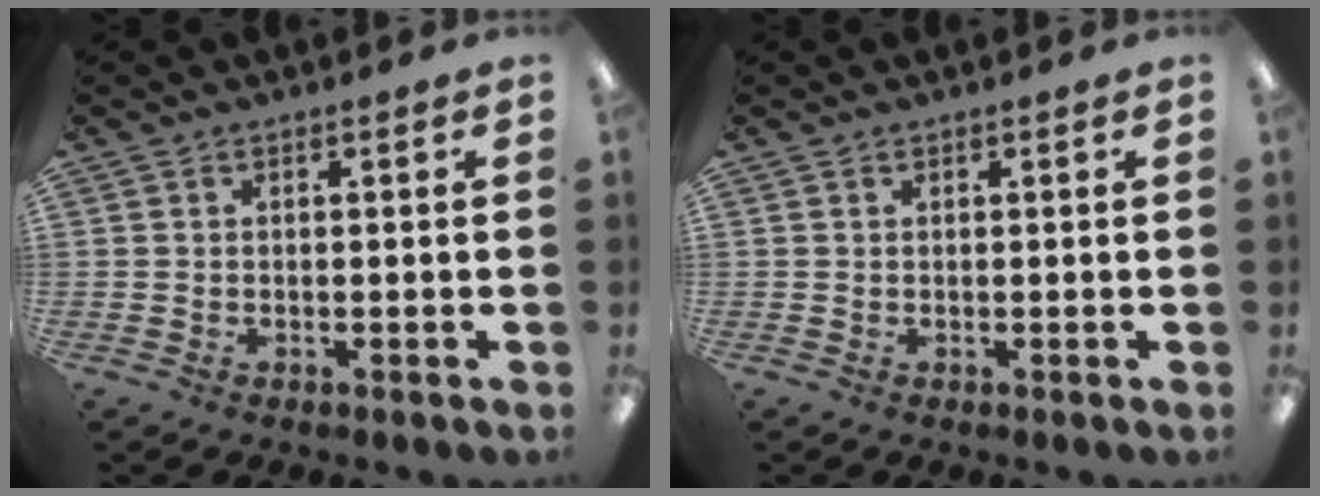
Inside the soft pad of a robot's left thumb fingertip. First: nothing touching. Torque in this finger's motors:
{"motor_torque": [0.09, 0.03, 0.04, 0.05, -0.02]}